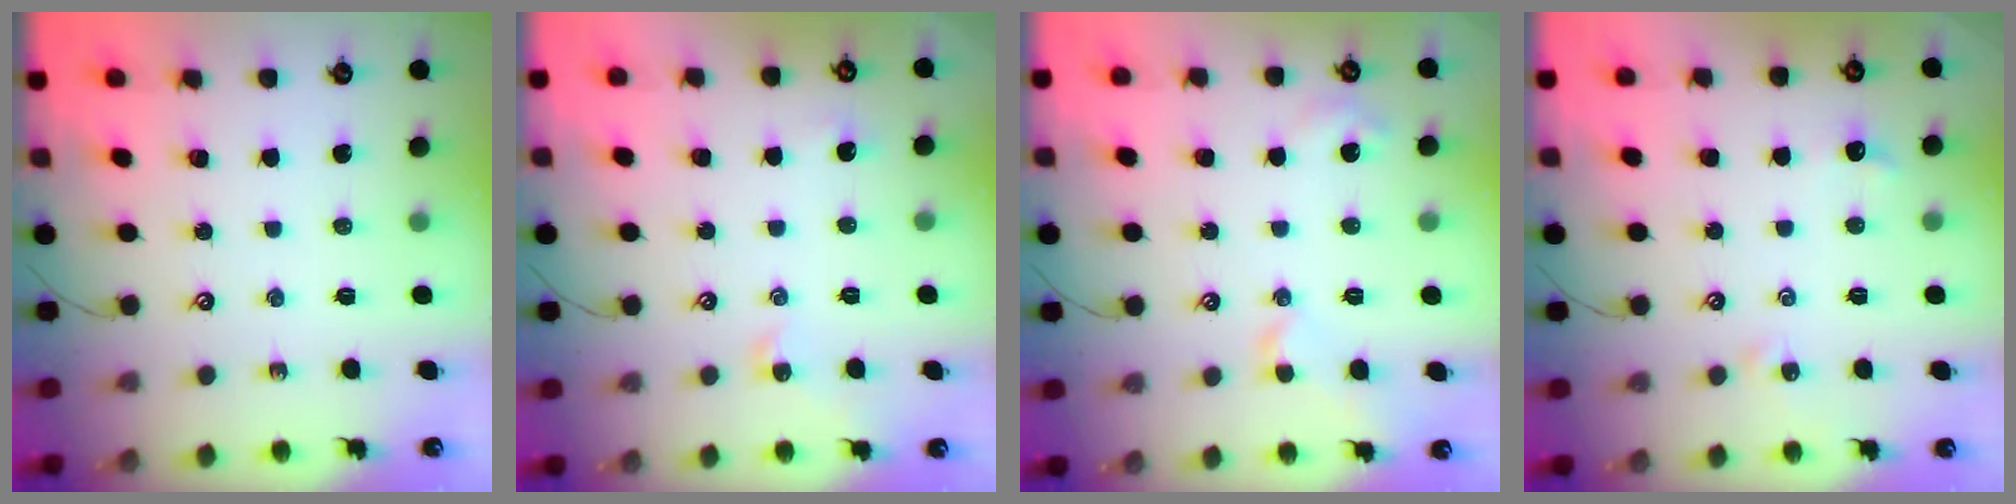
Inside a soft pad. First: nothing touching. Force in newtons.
{"total": 1.5, "press": 1.4, "slide": 0.5}
{"total": 2.1, "press": 2.0, "slide": 0.6}
{"total": 1.8, "press": 1.7, "slide": 0.5}